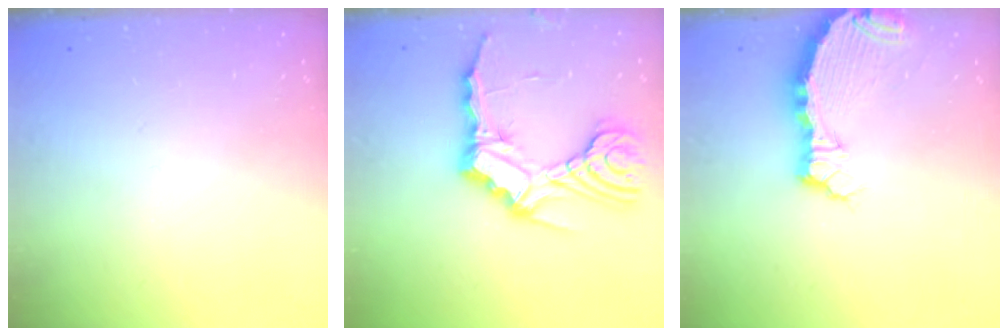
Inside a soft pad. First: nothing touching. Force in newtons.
{"total": 15.3, "press": 15.2, "slide": 1.8}
{"total": 5.1, "press": 5.1, "slide": 0.5}